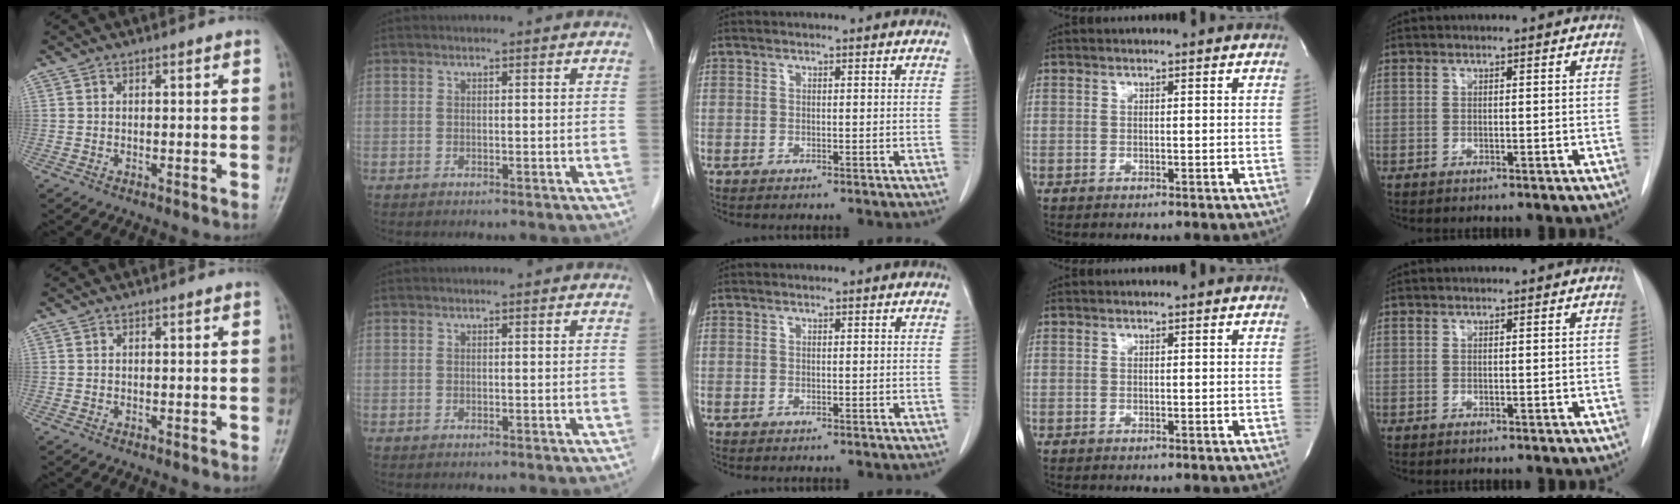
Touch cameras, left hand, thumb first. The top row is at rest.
{}